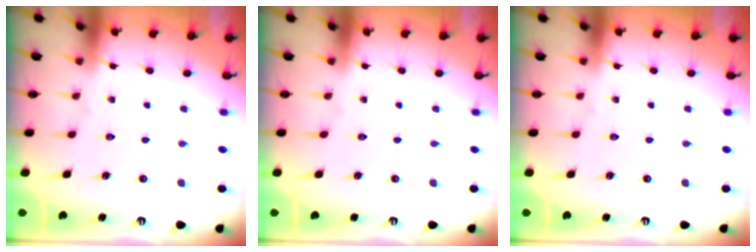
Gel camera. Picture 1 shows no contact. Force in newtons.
{"total": 0.0}
{"total": 0.0}